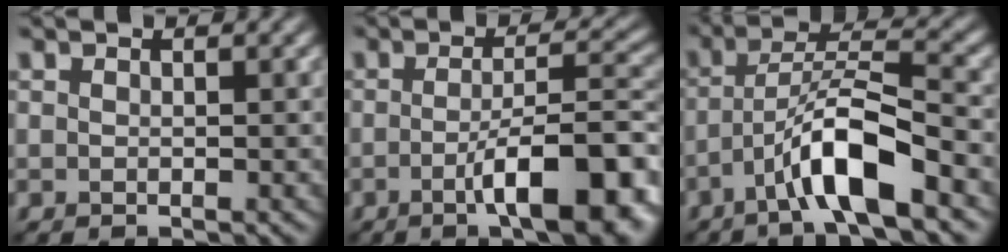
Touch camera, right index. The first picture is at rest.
{"total": 10.5, "force": [-4.3, 2.8, 9.2], "torque": [-0.120, 0.005, -0.062]}
{"total": 6.9, "force": [-3.5, 1.3, 5.8], "torque": [-0.105, 0.017, -0.065]}